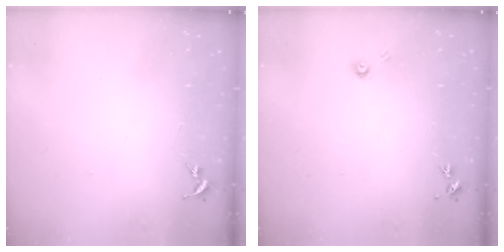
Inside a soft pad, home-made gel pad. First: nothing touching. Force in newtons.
{"total": 3.7, "press": 3.7, "slide": 0.4}